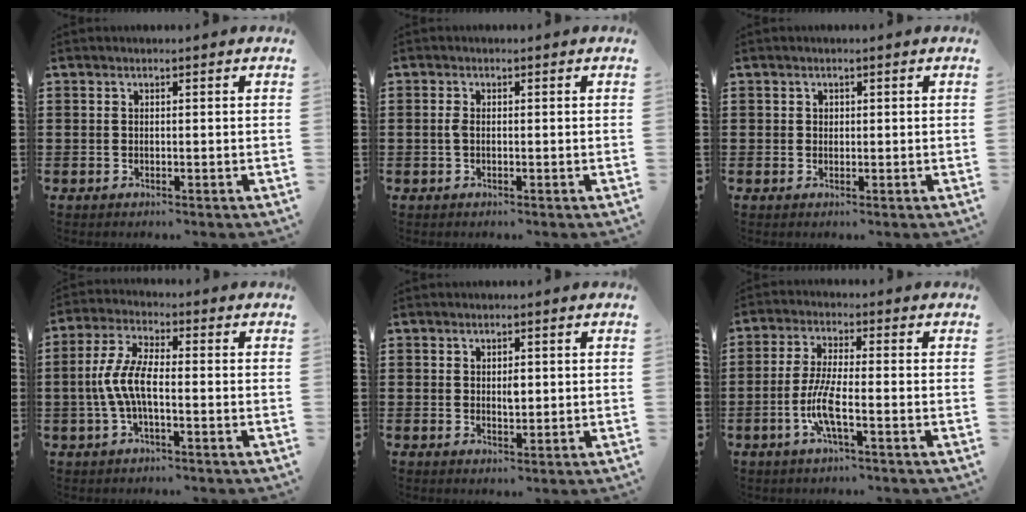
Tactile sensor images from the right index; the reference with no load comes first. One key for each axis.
{"total": 1.3, "fx": -0.2, "fy": 0.5, "fz": 1.1, "tx": -0.030, "ty": -0.002, "tz": -0.007}
{"total": 0.7, "fx": 0.3, "fy": 0.6, "fz": 0.2, "tx": -0.005, "ty": 0.003, "tz": 0.006}
{"total": 6.9, "fx": -1.6, "fy": 2.3, "fz": 6.3, "tx": -0.151, "ty": -0.011, "tz": -0.039}
{"total": 1.8, "fx": 0.5, "fy": 0.9, "fz": 1.6, "tx": -0.024, "ty": 0.000, "tz": 0.006}
{"total": 6.5, "fx": -2.4, "fy": 1.2, "fz": 5.9, "tx": -0.134, "ty": -0.013, "tz": -0.053}